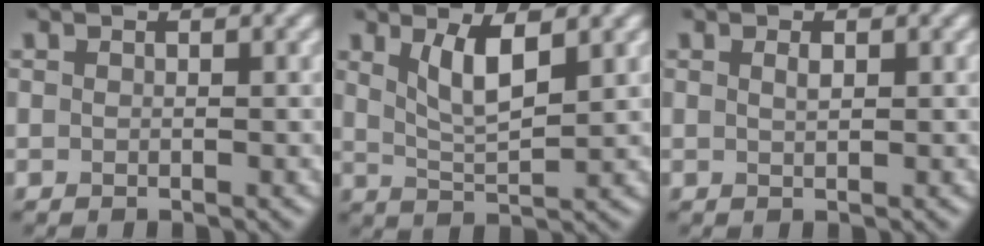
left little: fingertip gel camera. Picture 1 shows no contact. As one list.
[{"total": 3.9, "force": [1.8, 1.2, 3.3], "torque": [-0.070, -0.008, 0.038]}, {"total": 0.8, "force": [0.4, 0.2, 0.6], "torque": [-0.013, 0.001, 0.008]}]